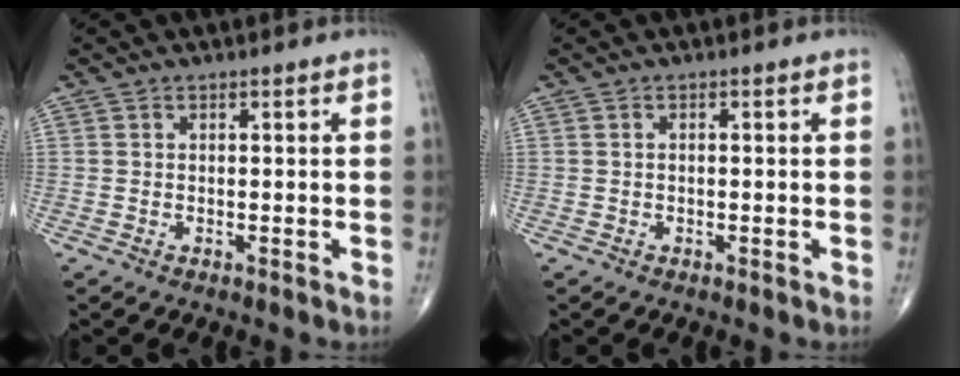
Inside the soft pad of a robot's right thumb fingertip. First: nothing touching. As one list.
[{"total": 0.0}]